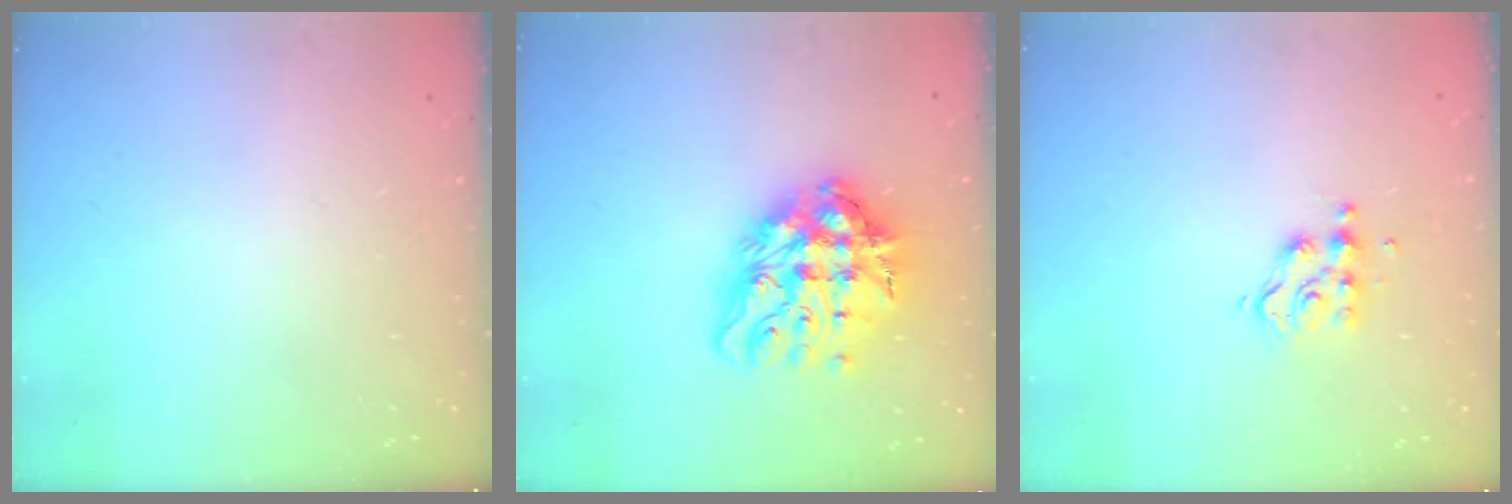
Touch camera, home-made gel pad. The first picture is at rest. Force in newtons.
{"total": 18.4, "press": 18.3, "slide": 1.8}
{"total": 6.9, "press": 6.9, "slide": 0.6}